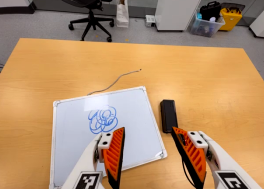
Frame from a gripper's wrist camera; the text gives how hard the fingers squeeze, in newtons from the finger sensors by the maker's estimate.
{"total": 0.0}